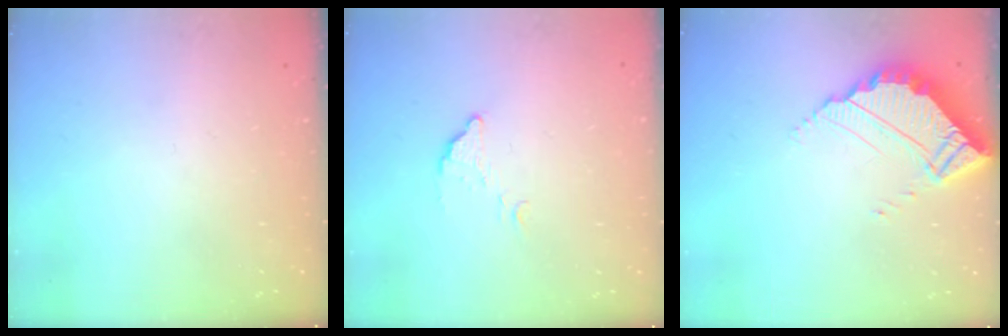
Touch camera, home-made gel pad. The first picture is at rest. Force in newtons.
{"total": 4.6, "press": 4.6, "slide": 0.1}
{"total": 6.7, "press": 6.6, "slide": 0.4}